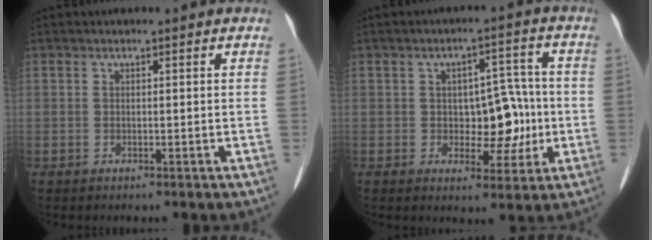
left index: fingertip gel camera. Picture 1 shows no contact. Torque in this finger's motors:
{"motor_torque": [0.06, 0.30, 0.10, 0.03]}